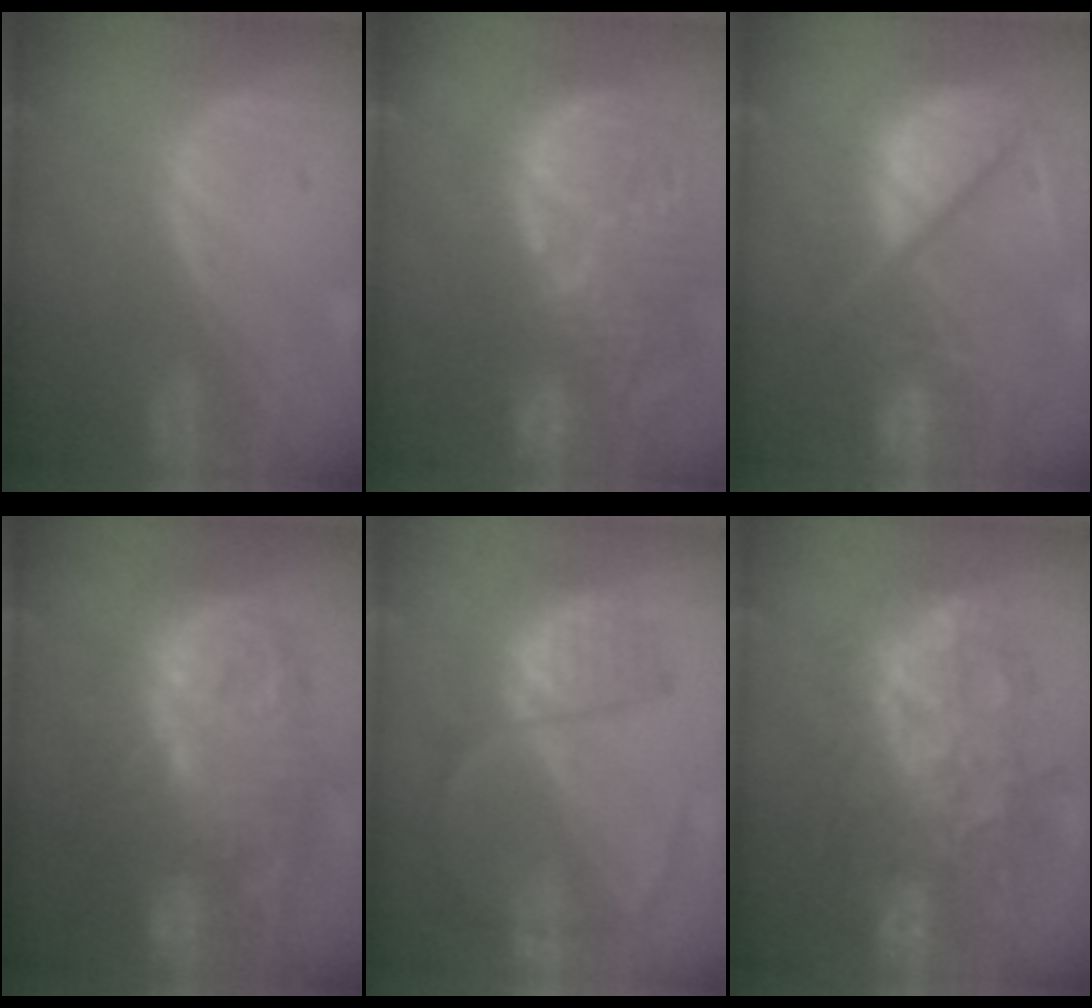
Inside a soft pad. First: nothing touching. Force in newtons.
{"total": 14.8, "press": 13.1, "slide": 6.9}
{"total": 11.7, "press": 10.0, "slide": 6.1}
{"total": 13.5, "press": 13.5, "slide": 1.3}
{"total": 6.8, "press": 6.6, "slide": 1.6}
{"total": 11.8, "press": 11.8, "slide": 1.2}